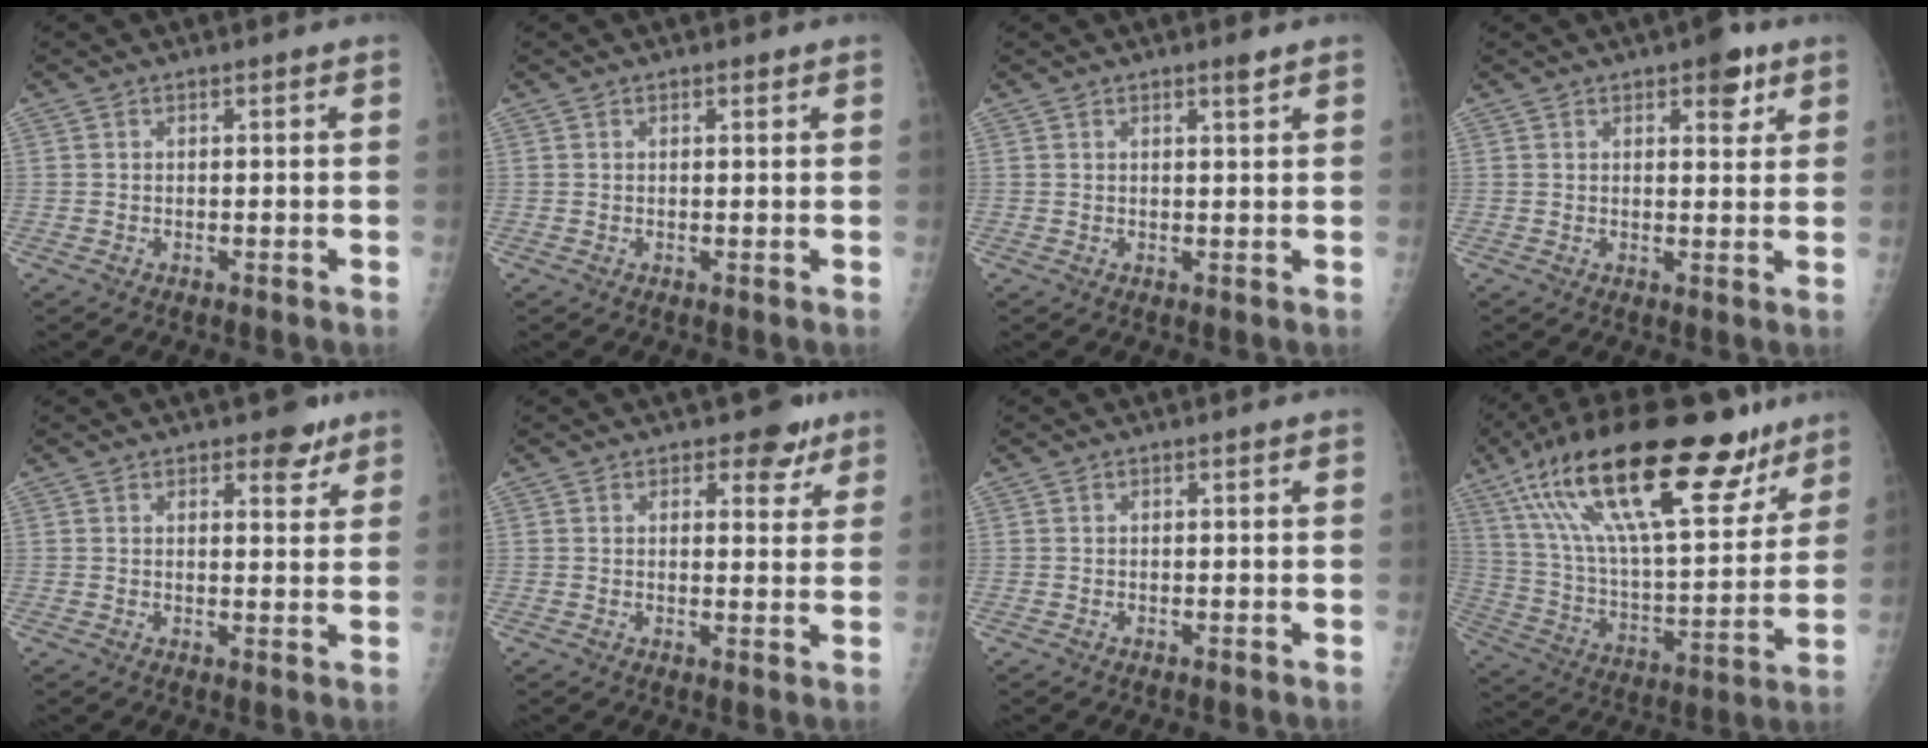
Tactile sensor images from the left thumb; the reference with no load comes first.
{"total": 0.5, "force": [0.4, 0.2, 0.3], "torque": [-0.003, -0.003, 0.005]}
{"total": 1.6, "force": [1.2, 0.1, 1.1], "torque": [-0.014, -0.008, 0.019]}
{"total": 5.1, "force": [2.9, 2.3, 3.5], "torque": [-0.025, -0.011, 0.033]}
{"total": 4.4, "force": [3.1, 2.2, 2.4], "torque": [-0.006, -0.017, 0.040]}
{"total": 5.0, "force": [3.4, 2.9, 2.4], "torque": [0.004, -0.017, 0.042]}
{"total": 0.0}
{"total": 31.1, "force": [18.4, 11.1, 22.4], "torque": [-0.347, -0.025, 0.311]}